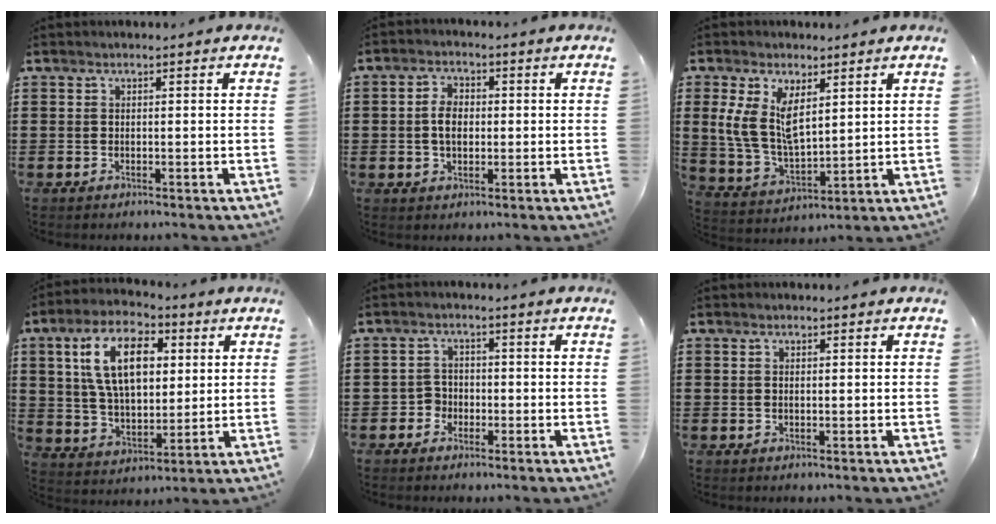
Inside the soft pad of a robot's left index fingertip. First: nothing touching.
{"total": 3.9, "force": [0.0, 2.4, 3.1], "torque": [-0.068, 0.006, -0.004]}
{"total": 8.6, "force": [3.7, 4.3, 6.4], "torque": [-0.150, -0.004, 0.067]}
{"total": 12.9, "force": [4.6, 6.9, 9.9], "torque": [-0.208, 0.018, 0.081]}
{"total": 2.4, "force": [-1.4, 2.0, 0.4], "torque": [-0.017, 0.005, -0.033]}
{"total": 0.6, "force": [0.1, 0.3, 0.5], "torque": [-0.012, 0.001, 0.002]}